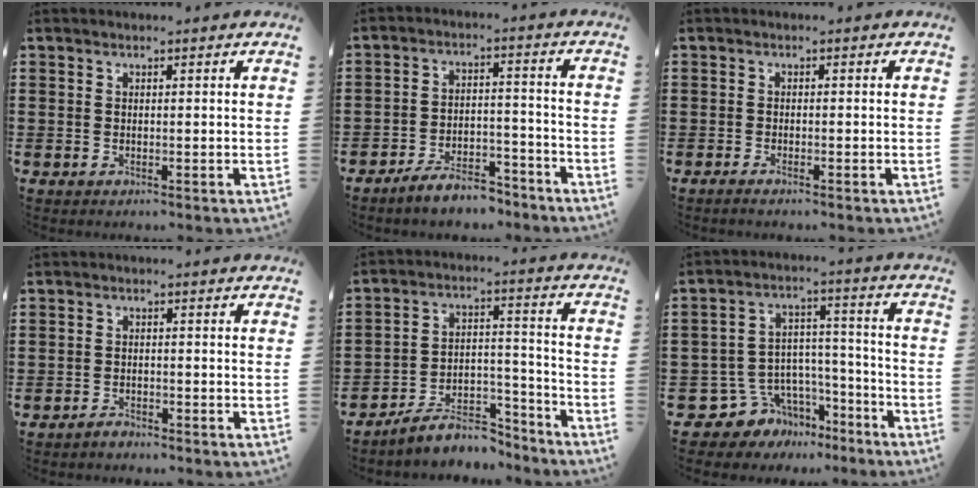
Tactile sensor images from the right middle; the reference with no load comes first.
{"total": 6.0, "force": [-5.6, 1.2, 1.8], "torque": [-0.033, 0.008, -0.107]}
{"total": 0.8, "force": [-0.6, 0.0, 0.5], "torque": [-0.011, -0.006, -0.009]}
{"total": 1.7, "force": [-1.6, 0.5, 0.2], "torque": [-0.009, 0.003, -0.034]}
{"total": 8.0, "force": [-7.1, 2.8, 2.3], "torque": [-0.041, 0.021, -0.136]}
{"total": 6.4, "force": [-4.3, 4.7, 0.6], "torque": [-0.038, 0.006, -0.082]}